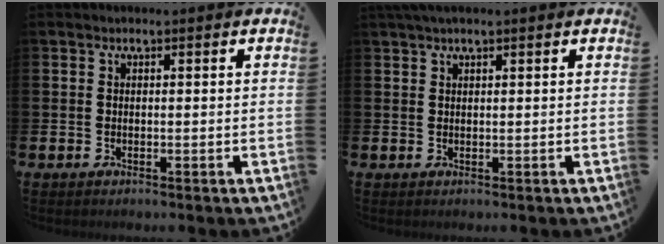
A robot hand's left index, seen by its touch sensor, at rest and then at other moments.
{"total": 1.4, "force": [1.2, 0.0, 0.8], "torque": [-0.022, 0.005, 0.022]}